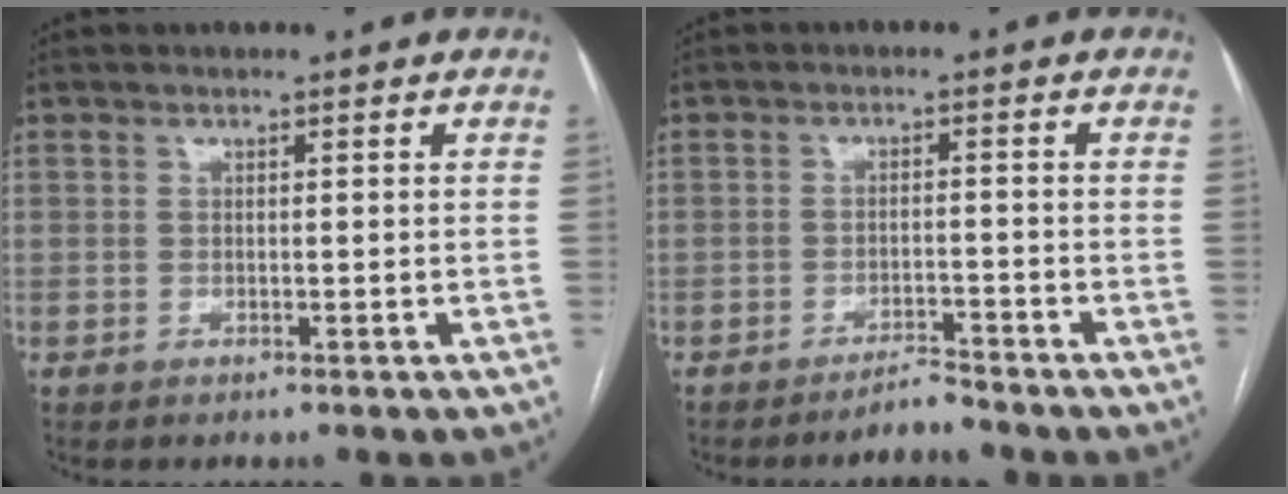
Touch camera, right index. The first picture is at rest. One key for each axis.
{"total": 2.7, "fx": -2.7, "fy": 0.2, "fz": 0.5, "tx": -0.003, "ty": -0.006, "tz": -0.045}